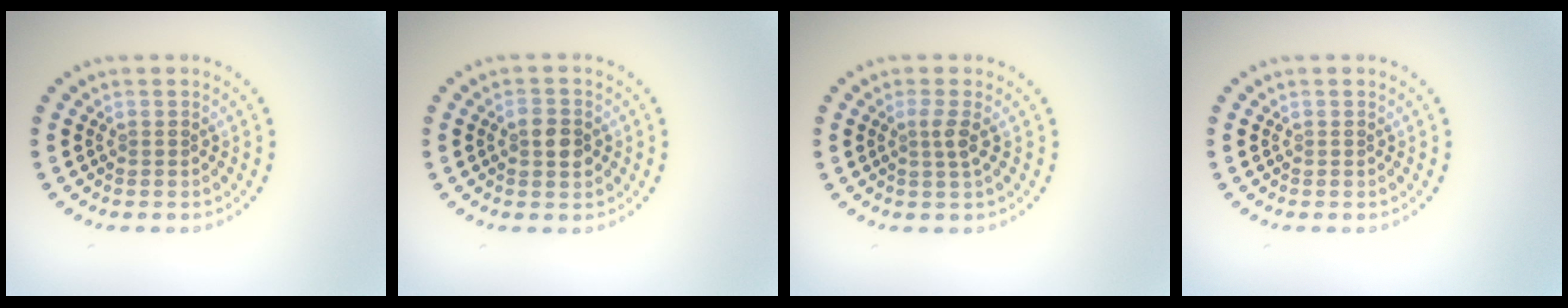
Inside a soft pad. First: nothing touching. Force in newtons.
{"total": 2.6, "press": 2.6, "slide": 0.1}
{"total": 1.6, "press": 1.1, "slide": 1.2}
{"total": 0.0}